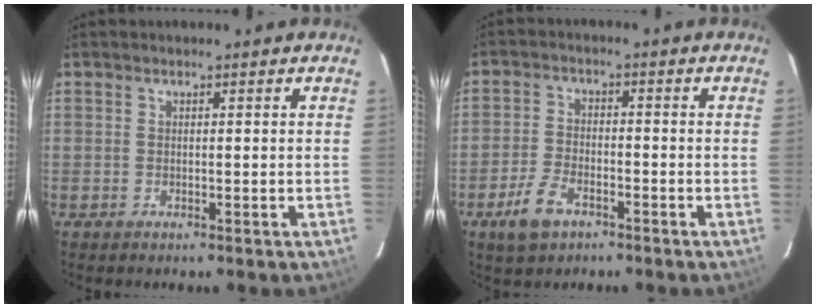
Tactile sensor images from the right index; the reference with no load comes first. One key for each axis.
{"total": 6.8, "fx": -4.1, "fy": 3.5, "fz": 4.1, "tx": -0.102, "ty": -0.002, "tz": -0.077}